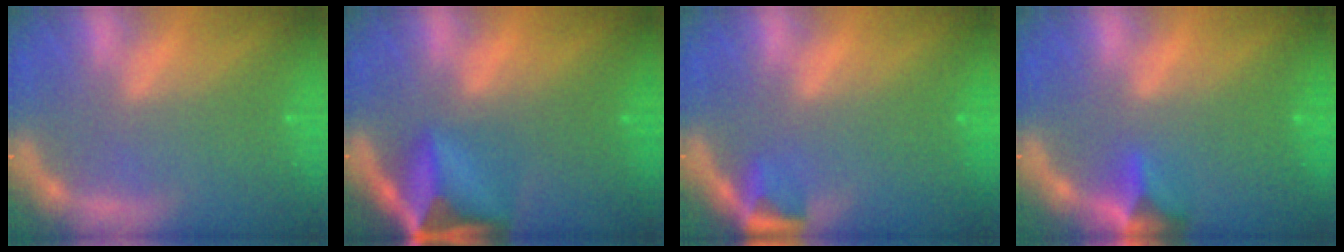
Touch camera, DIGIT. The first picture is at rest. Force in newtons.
{"total": 9.5}
{"total": 2.4}
{"total": 2.9}